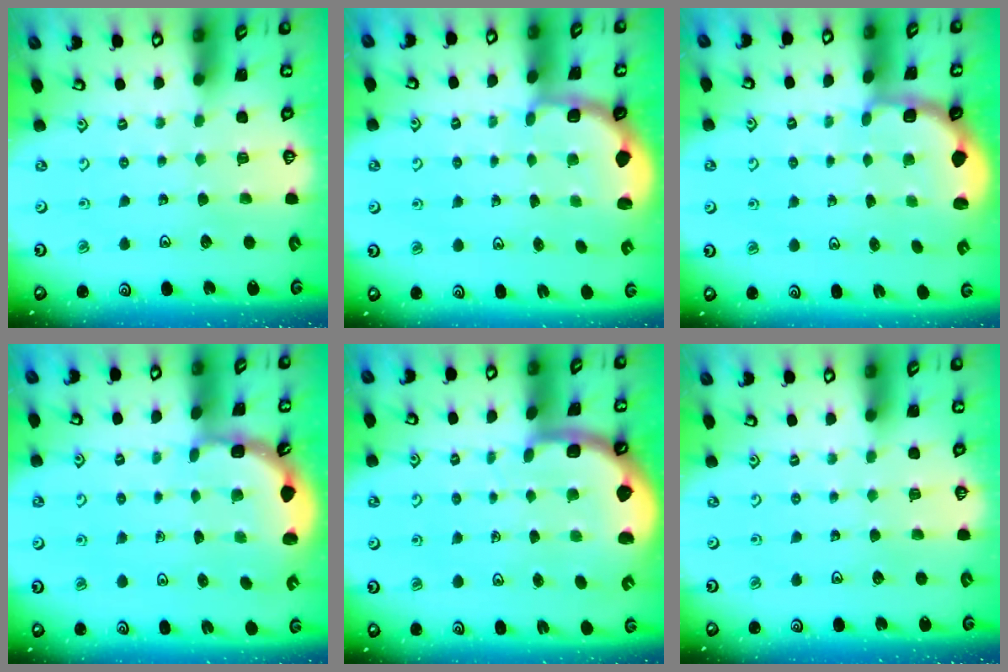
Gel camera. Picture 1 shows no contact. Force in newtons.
{"total": 2.3, "press": 2.2, "slide": 0.6}
{"total": 2.3, "press": 2.2, "slide": 0.6}
{"total": 2.0, "press": 1.8, "slide": 0.9}
{"total": 3.7, "press": 3.2, "slide": 1.8}
{"total": 0.0}